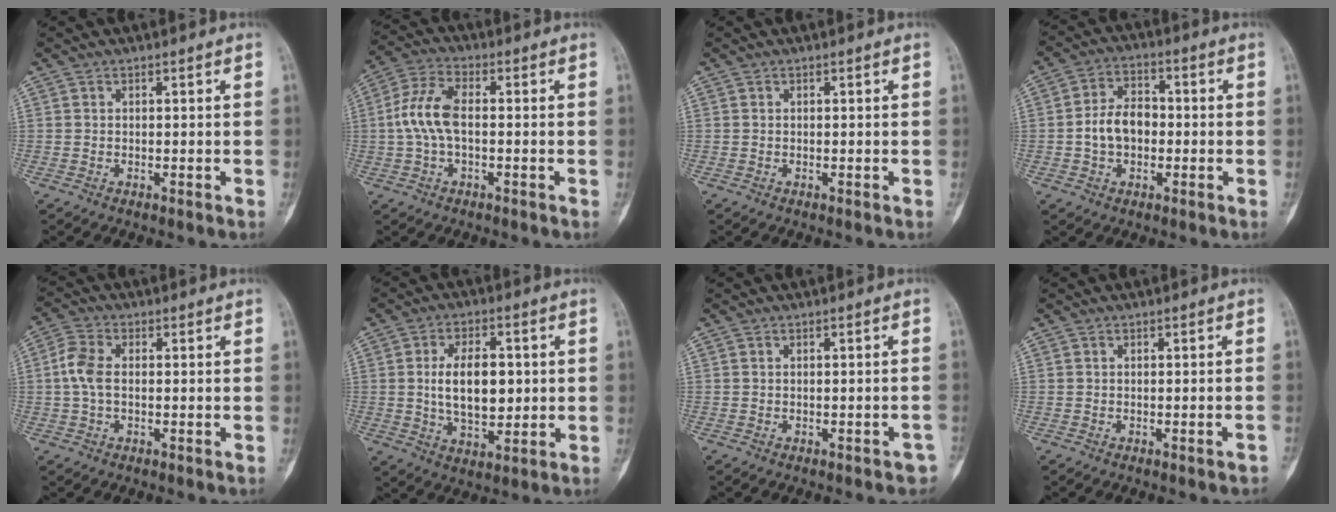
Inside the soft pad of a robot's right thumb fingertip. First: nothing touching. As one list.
[{"total": 8.6, "force": [-0.1, 4.3, 7.4], "torque": [-0.167, 0.025, -0.006]}, {"total": 0.0}, {"total": 7.8, "force": [-0.9, 5.6, 5.4], "torque": [-0.084, 0.024, -0.023]}, {"total": 5.5, "force": [0.0, 3.2, 4.4], "torque": [-0.107, 0.015, -0.004]}, {"total": 11.6, "force": [0.9, 6.5, 9.6], "torque": [-0.142, -0.004, 0.023]}, {"total": 2.4, "force": [-1.8, 1.1, 1.3], "torque": [-0.008, 0.016, -0.017]}, {"total": 1.3, "force": [-0.9, 0.1, 1.0], "torque": [-0.015, 0.005, -0.009]}]